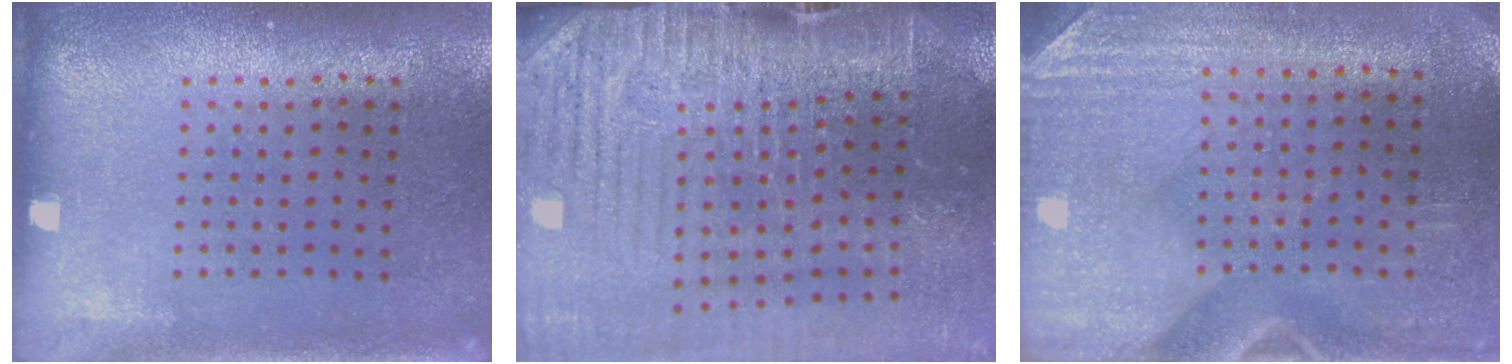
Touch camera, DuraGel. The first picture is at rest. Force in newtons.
{"total": 4.1, "press": 4.0, "slide": 0.9}
{"total": 2.9, "press": 2.5, "slide": 1.4}